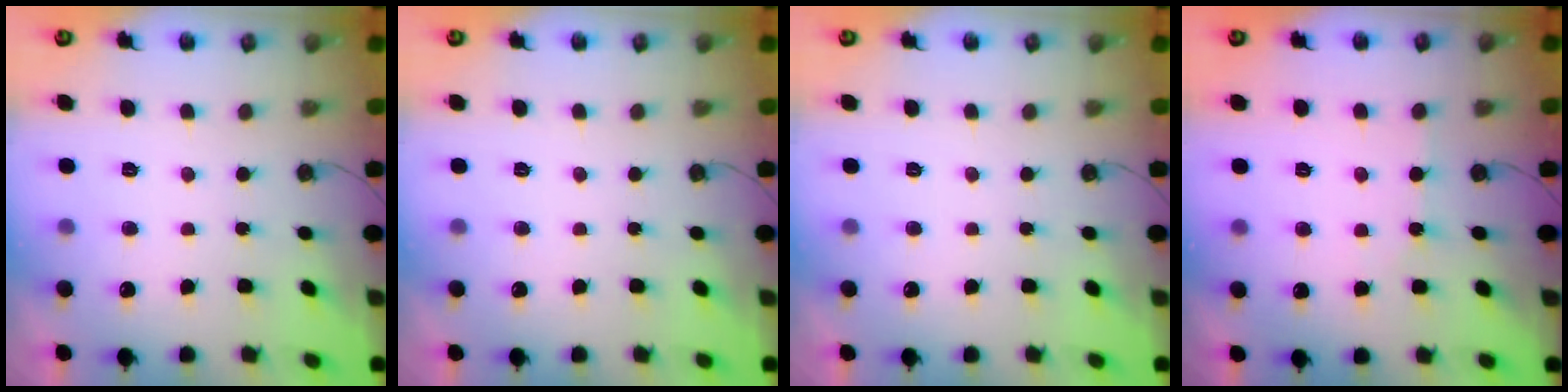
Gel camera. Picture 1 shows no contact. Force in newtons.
{"total": 0.0}
{"total": 0.0}
{"total": 2.9, "press": 2.8, "slide": 0.5}